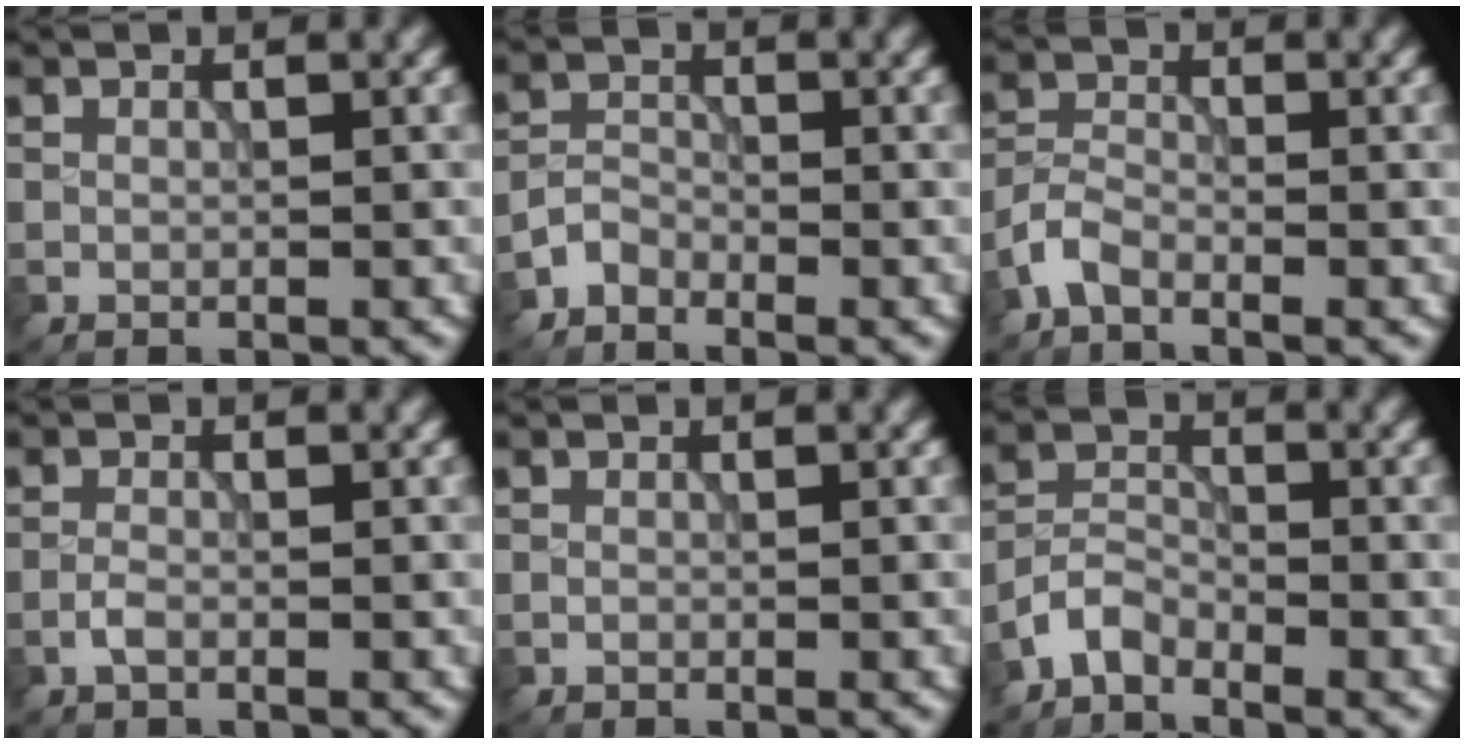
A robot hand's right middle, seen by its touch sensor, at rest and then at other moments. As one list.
[{"total": 1.8, "force": [-1.5, 0.8, 0.4], "torque": [-0.008, 0.007, -0.038]}, {"total": 2.3, "force": [-1.6, 1.0, 1.3], "torque": [-0.029, 0.007, -0.042]}, {"total": 1.0, "force": [-0.6, 0.4, 0.7], "torque": [-0.018, 0.002, -0.016]}, {"total": 0.0}, {"total": 2.5, "force": [-2.1, 1.1, 0.9], "torque": [-0.017, 0.008, -0.053]}]